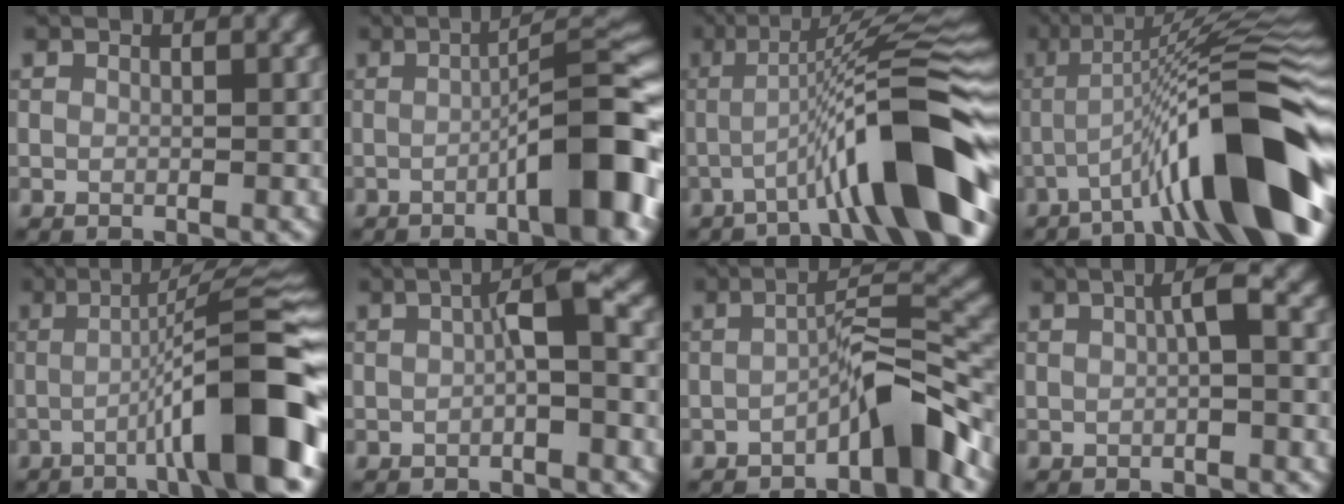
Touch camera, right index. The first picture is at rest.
{"total": 10.8, "force": [-2.8, 2.1, 10.2], "torque": [-0.123, 0.013, -0.046]}
{"total": 11.5, "force": [-4.0, 1.7, 10.7], "torque": [-0.141, 0.026, -0.071]}
{"total": 14.6, "force": [-5.2, 2.5, 13.5], "torque": [-0.204, 0.017, -0.081]}
{"total": 12.0, "force": [-3.5, 1.5, 11.4], "torque": [-0.142, 0.026, -0.056]}
{"total": 2.6, "force": [-0.2, 0.3, 2.6], "torque": [-0.045, 0.012, -0.004]}
{"total": 5.3, "force": [-3.1, 0.8, 4.2], "torque": [-0.063, 0.023, -0.059]}
{"total": 2.0, "force": [0.3, 0.2, 2.0], "torque": [-0.035, 0.009, 0.004]}